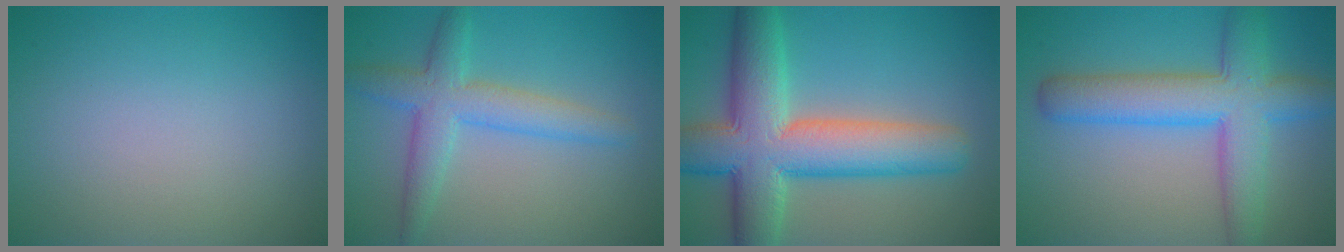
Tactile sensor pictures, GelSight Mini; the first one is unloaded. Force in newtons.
{"total": 4.5, "press": 4.5, "slide": 0.1}
{"total": 10.9, "press": 10.9, "slide": 0.8}
{"total": 7.4, "press": 7.4, "slide": 0.2}